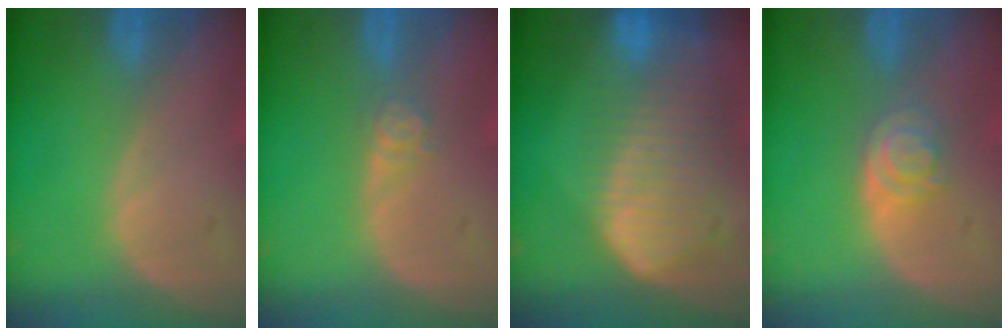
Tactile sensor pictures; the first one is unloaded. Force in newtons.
{"total": 2.7, "press": 2.2, "slide": 1.5}
{"total": 10.1, "press": 8.7, "slide": 5.2}
{"total": 4.0, "press": 3.6, "slide": 1.8}